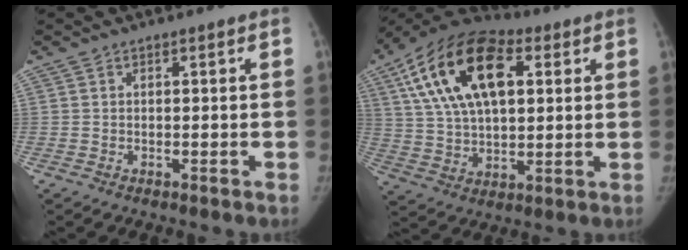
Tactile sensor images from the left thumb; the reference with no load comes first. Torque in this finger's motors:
{"motor_torque": [0.63, 1.33, 1.40, -1.37, 0.58]}